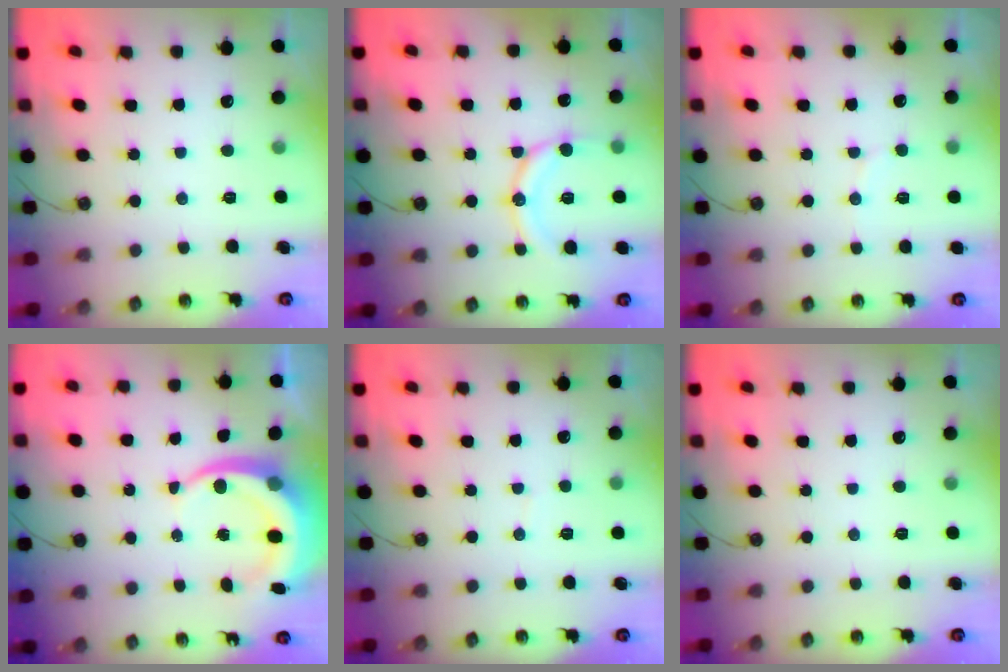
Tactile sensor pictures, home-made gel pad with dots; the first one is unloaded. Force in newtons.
{"total": 13.6, "press": 13.3, "slide": 2.9}
{"total": 4.7, "press": 4.5, "slide": 1.0}
{"total": 9.2, "press": 9.0, "slide": 1.8}
{"total": 2.6, "press": 2.6, "slide": 0.3}
{"total": 0.0}